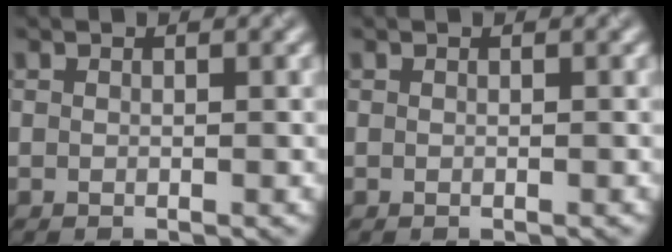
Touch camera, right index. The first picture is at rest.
{"total": 0.0}